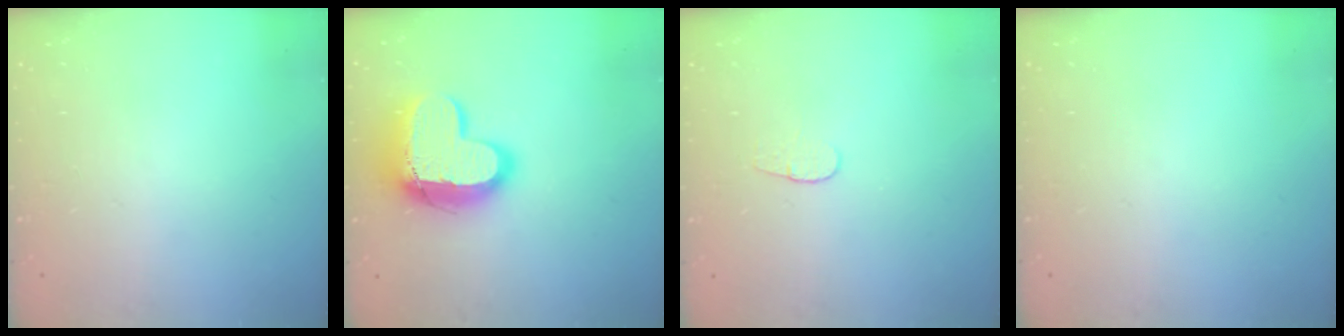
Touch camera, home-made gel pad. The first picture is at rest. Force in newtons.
{"total": 17.4, "press": 17.3, "slide": 1.3}
{"total": 3.6, "press": 3.6, "slide": 0.4}
{"total": 0.0}